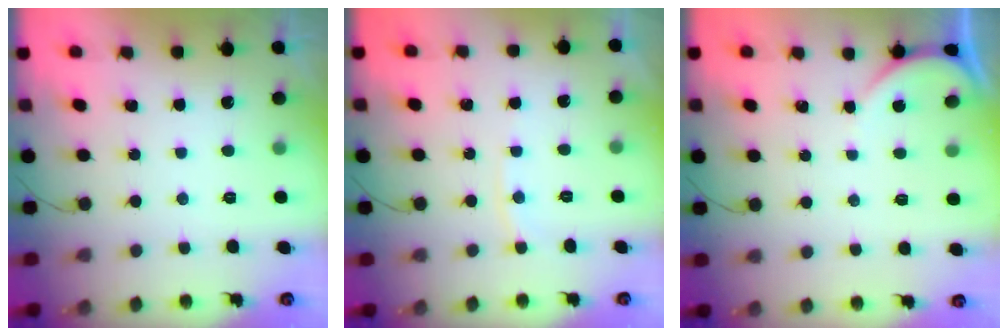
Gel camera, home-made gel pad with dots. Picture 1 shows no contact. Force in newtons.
{"total": 4.1, "press": 4.1, "slide": 0.4}
{"total": 2.8, "press": 2.8, "slide": 0.3}